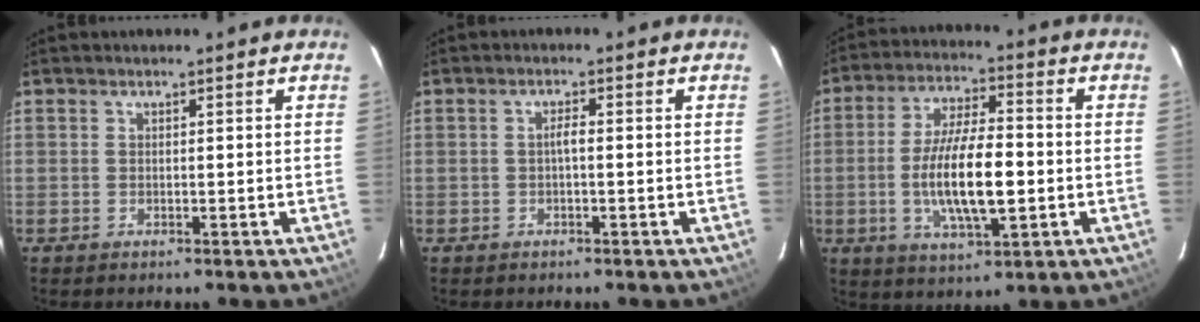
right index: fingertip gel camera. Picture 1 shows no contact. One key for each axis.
{"total": 1.4, "fx": -0.3, "fy": 0.2, "fz": 1.3, "tx": -0.024, "ty": 0.007, "tz": -0.006}
{"total": 13.5, "fx": -2.2, "fy": 4.2, "fz": 12.7, "tx": -0.243, "ty": -0.008, "tz": -0.036}